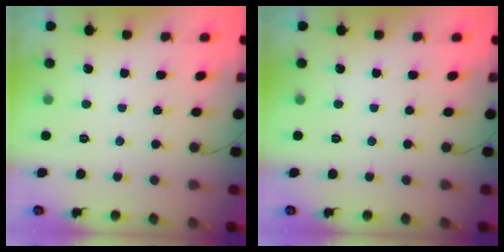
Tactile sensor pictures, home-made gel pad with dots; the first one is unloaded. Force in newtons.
{"total": 0.0}